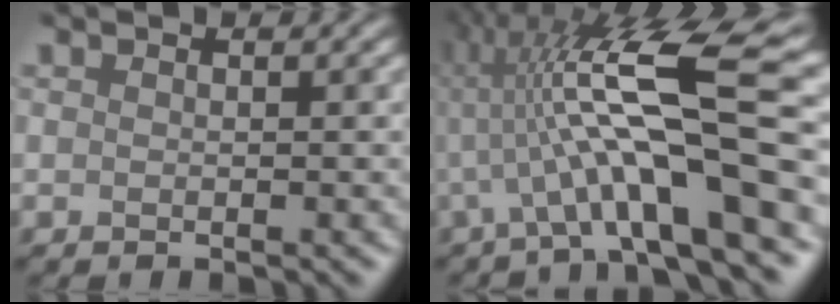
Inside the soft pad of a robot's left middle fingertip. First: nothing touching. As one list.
[{"total": 12.1, "force": [0.2, 2.2, 11.9], "torque": [-0.218, 0.020, 0.010]}]